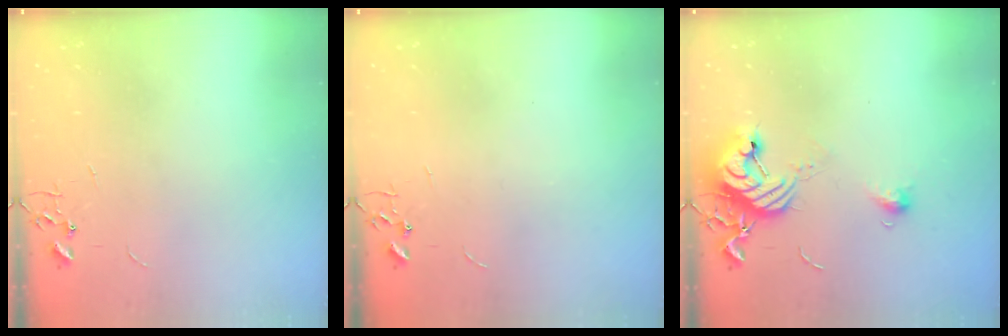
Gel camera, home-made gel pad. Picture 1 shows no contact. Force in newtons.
{"total": 0.0}
{"total": 12.3, "press": 12.2, "slide": 1.3}